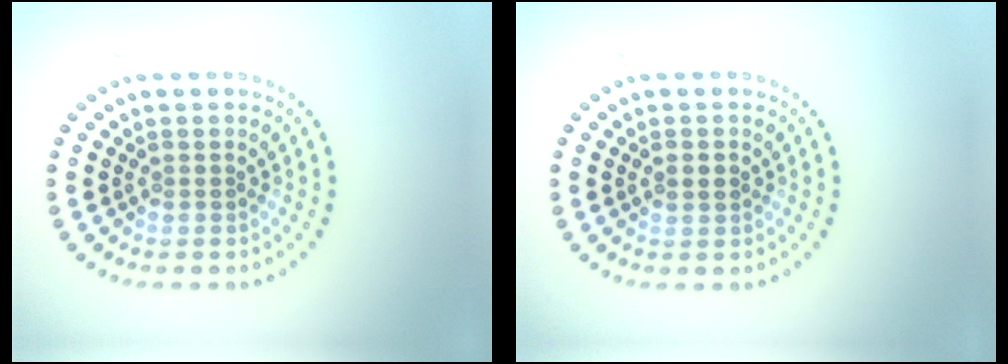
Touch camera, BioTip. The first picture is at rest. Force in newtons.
{"total": 1.7, "press": 1.7, "slide": 0.0}